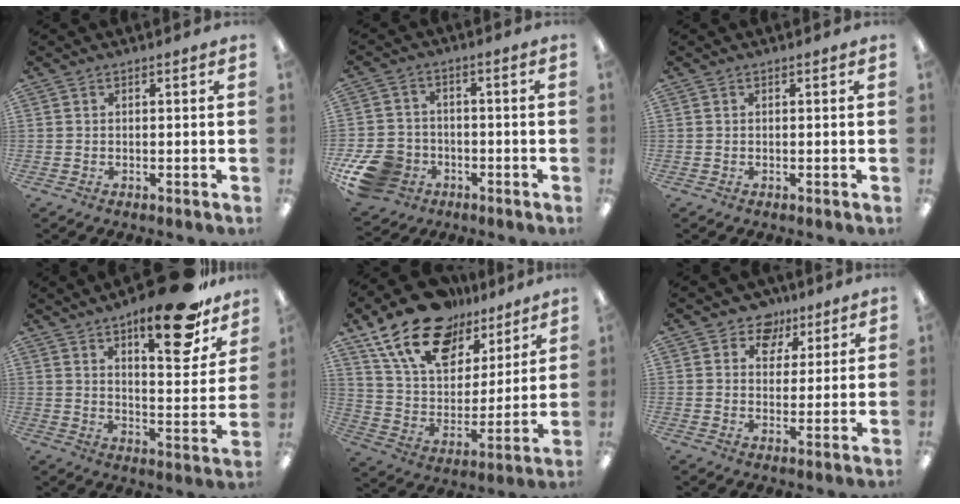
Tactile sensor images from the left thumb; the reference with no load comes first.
{"total": 12.0, "force": [-5.5, 9.0, 5.7], "torque": [-0.120, 0.036, -0.095]}
{"total": 0.0}
{"total": 18.5, "force": [12.9, 5.9, 11.8], "torque": [-0.157, -0.083, 0.203]}
{"total": 19.5, "force": [13.8, 10.5, 9.0], "torque": [-0.177, -0.075, 0.251]}
{"total": 7.3, "force": [4.8, 5.2, 1.8], "torque": [-0.021, -0.028, 0.085]}